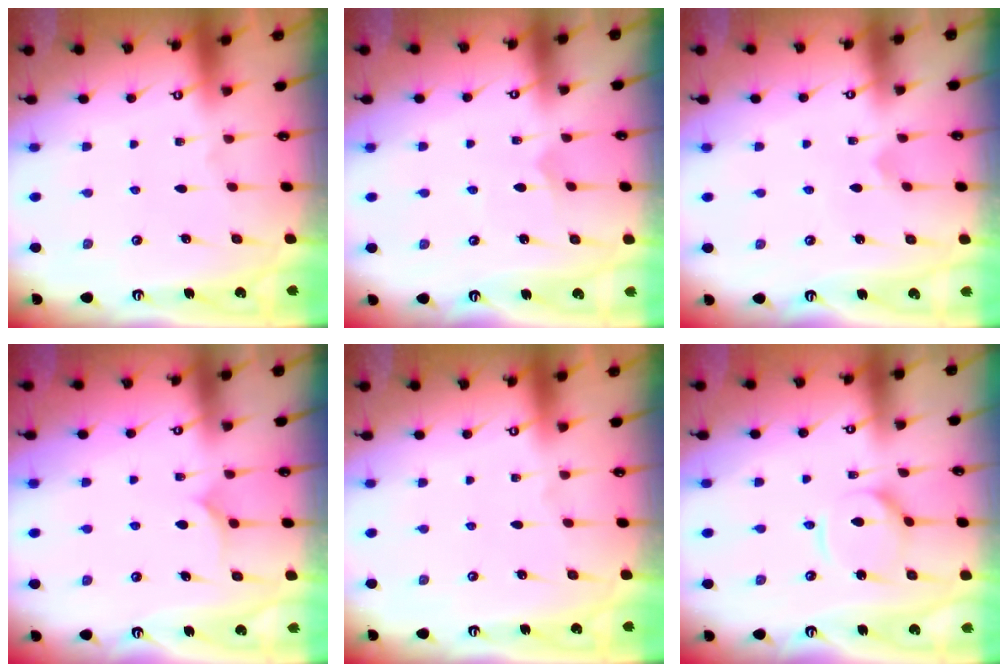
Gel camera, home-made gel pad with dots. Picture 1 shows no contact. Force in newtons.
{"total": 2.6, "press": 2.6, "slide": 0.2}
{"total": 2.6, "press": 2.6, "slide": 0.1}
{"total": 6.6, "press": 6.6, "slide": 0.3}
{"total": 0.0}
{"total": 7.1, "press": 7.1, "slide": 0.7}